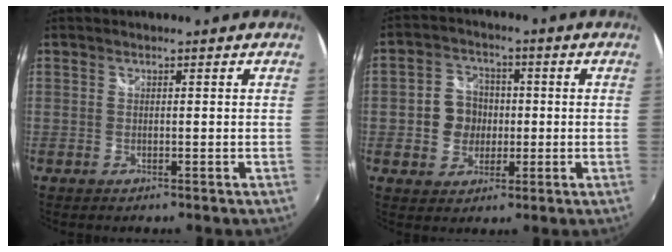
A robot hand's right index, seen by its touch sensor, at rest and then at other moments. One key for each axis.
{"total": 6.9, "fx": -0.5, "fy": 6.2, "fz": 2.8, "tx": -0.066, "ty": 0.021, "tz": -0.006}